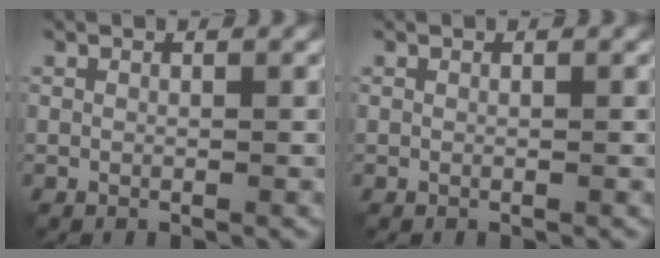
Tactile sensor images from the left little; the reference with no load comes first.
{"total": 0.0}